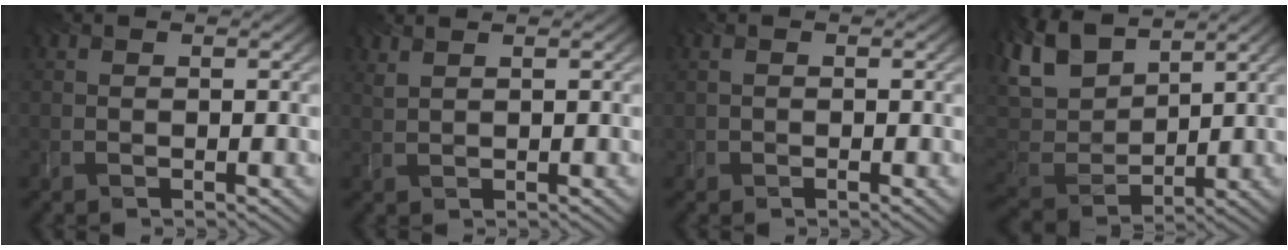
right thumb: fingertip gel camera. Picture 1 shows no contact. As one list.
[{"total": 1.8, "force": [1.5, 0.5, 0.8], "torque": [-0.008, 0.016, 0.021]}, {"total": 0.6, "force": [0.0, 0.3, 0.6], "torque": [-0.007, 0.001, 0.004]}, {"total": 9.0, "force": [5.6, 4.5, 5.4], "torque": [-0.170, 0.022, 0.124]}]